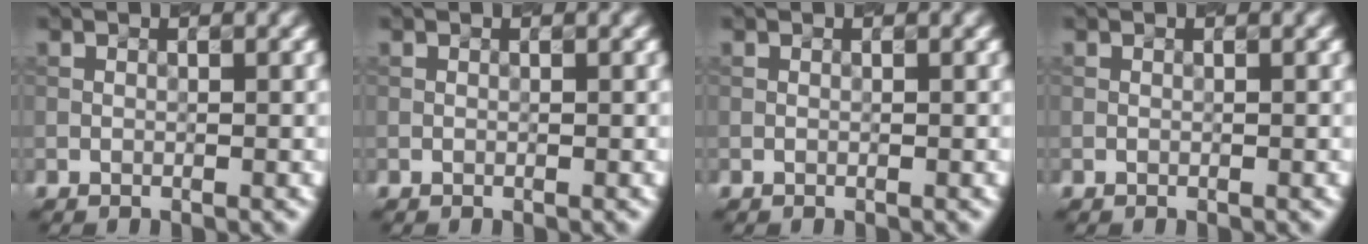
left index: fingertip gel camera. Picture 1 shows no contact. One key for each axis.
{"total": 0.0}
{"total": 0.0}
{"total": 0.0}